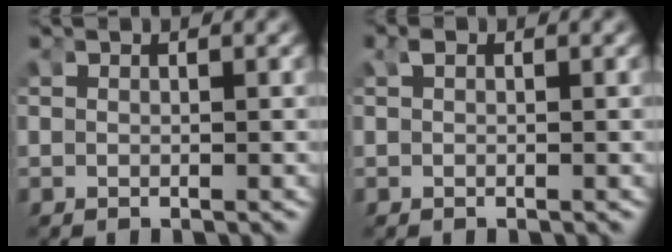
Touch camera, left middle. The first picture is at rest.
{"total": 0.5, "force": [0.2, 0.3, 0.3], "torque": [-0.013, 0.002, 0.005]}